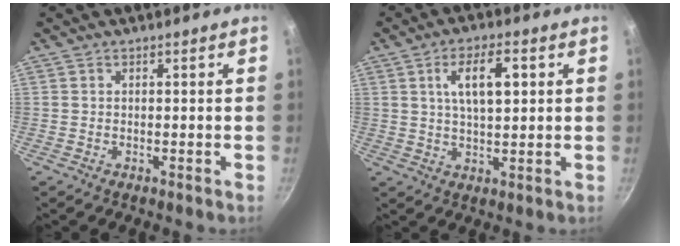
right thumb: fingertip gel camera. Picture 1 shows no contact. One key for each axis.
{"total": 8.4, "fx": 2.4, "fy": 3.5, "fz": 7.3, "tx": -0.115, "ty": -0.001, "tz": 0.042}